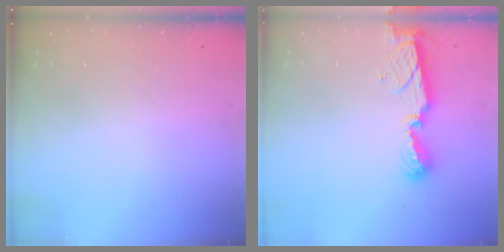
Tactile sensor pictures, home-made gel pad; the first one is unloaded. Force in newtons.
{"total": 8.4, "press": 8.4, "slide": 0.8}